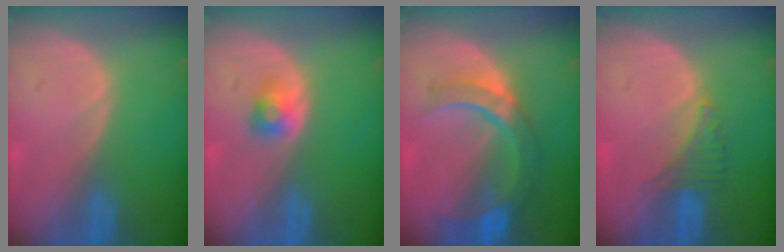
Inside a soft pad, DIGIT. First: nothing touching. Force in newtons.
{"total": 2.6, "press": 2.4, "slide": 1.2}
{"total": 8.9, "press": 7.9, "slide": 4.0}
{"total": 2.9, "press": 2.9, "slide": 0.6}